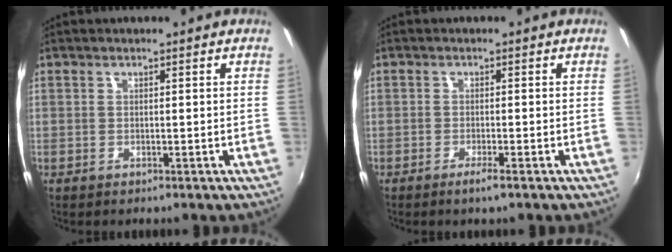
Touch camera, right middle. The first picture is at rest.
{"total": 1.8, "force": [-1.2, -0.3, 1.4], "torque": [-0.030, -0.003, -0.024]}